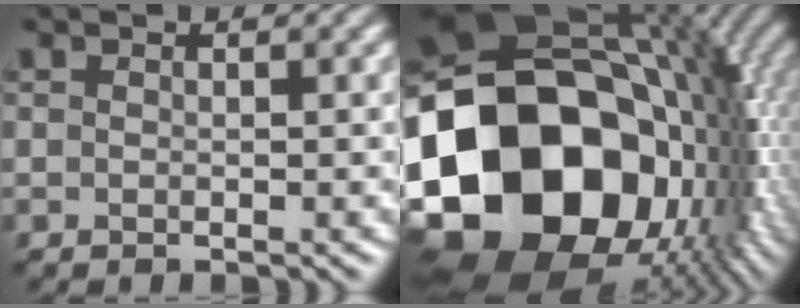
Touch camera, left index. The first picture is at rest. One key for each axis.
{"total": 21.3, "fx": -3.9, "fy": 15.9, "fz": 13.6, "tx": -0.297, "ty": -0.036, "tz": -0.038}